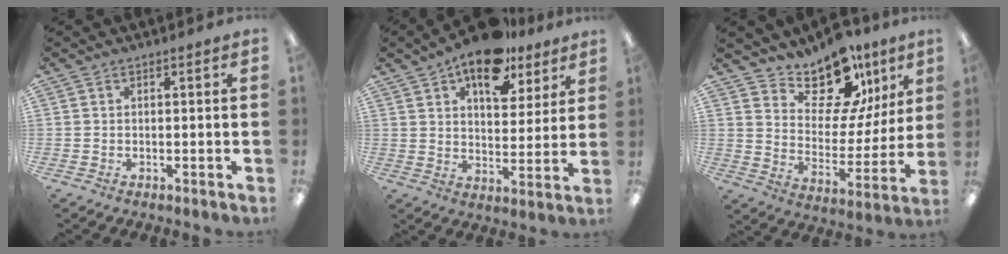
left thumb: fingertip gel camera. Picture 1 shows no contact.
{"total": 15.7, "force": [10.8, 7.7, 8.4], "torque": [-0.115, -0.059, 0.186]}
{"total": 15.3, "force": [12.1, 7.1, 6.0], "torque": [-0.099, -0.093, 0.215]}